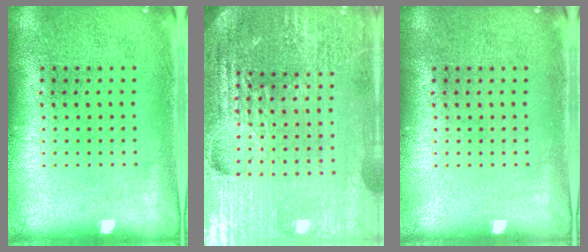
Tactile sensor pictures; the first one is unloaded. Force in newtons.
{"total": 5.7, "press": 5.1, "slide": 2.5}
{"total": 0.0}